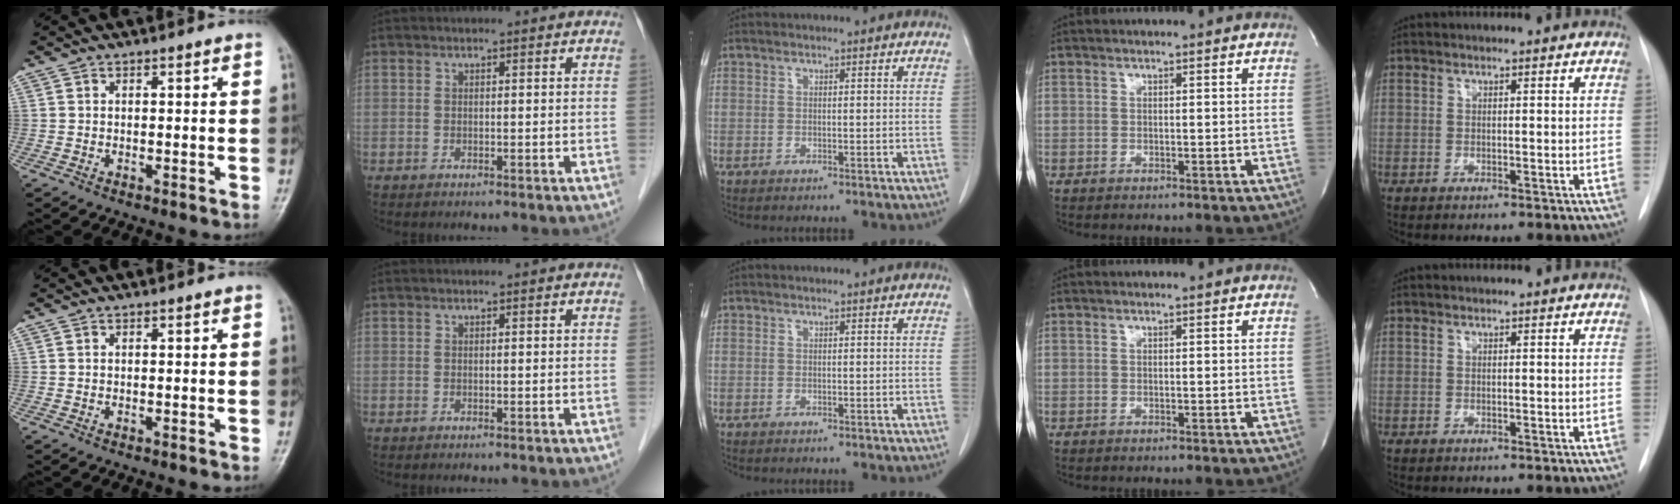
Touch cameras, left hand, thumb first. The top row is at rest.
{}